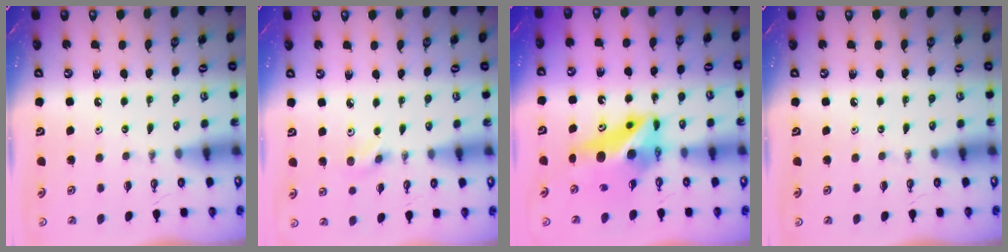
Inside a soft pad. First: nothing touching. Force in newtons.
{"total": 4.1, "press": 4.0, "slide": 1.1}
{"total": 12.2, "press": 12.1, "slide": 1.1}
{"total": 0.0}